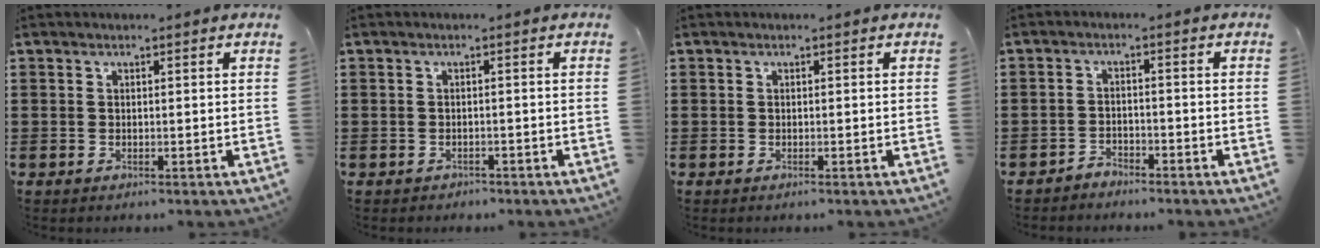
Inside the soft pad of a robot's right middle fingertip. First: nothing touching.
{"total": 0.9, "force": [-0.9, 0.3, -0.1], "torque": [-0.003, 0.000, -0.020]}
{"total": 0.0}
{"total": 2.5, "force": [-2.5, 0.4, -0.2], "torque": [-0.007, 0.000, -0.053]}